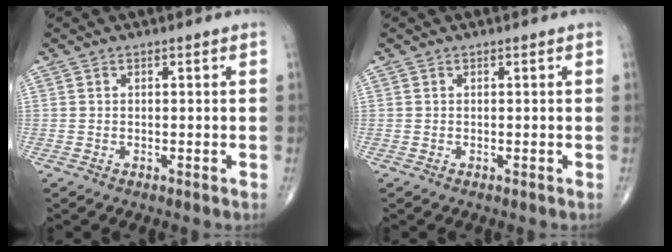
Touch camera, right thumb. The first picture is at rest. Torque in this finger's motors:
{"motor_torque": [0.00, 0.00, 0.06, 0.06, 0.00]}